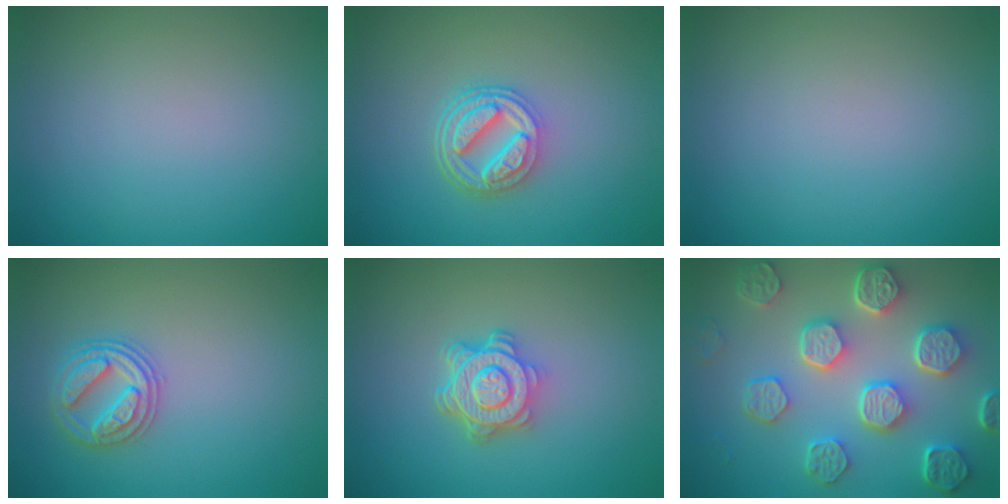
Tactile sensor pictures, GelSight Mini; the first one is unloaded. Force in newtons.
{"total": 4.8, "press": 3.6, "slide": 3.2}
{"total": 0.0}
{"total": 2.9, "press": 2.9, "slide": 0.4}
{"total": 4.8, "press": 3.7, "slide": 3.1}
{"total": 8.0, "press": 6.1, "slide": 5.2}